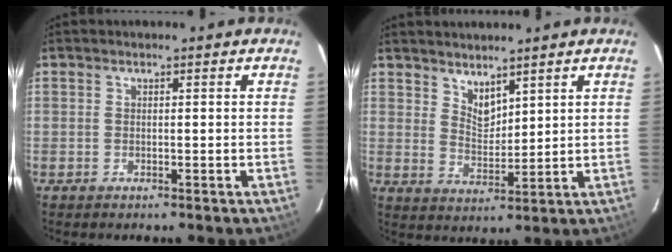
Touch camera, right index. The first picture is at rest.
{"total": 4.7, "force": [3.9, 1.8, 1.9], "torque": [-0.026, -0.007, 0.073]}